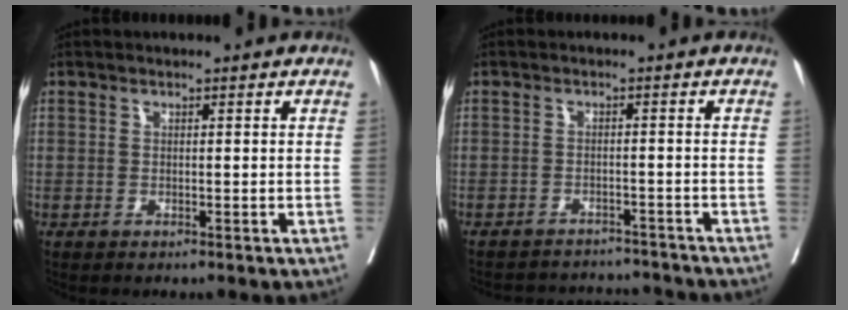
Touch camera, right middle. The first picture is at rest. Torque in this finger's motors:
{"motor_torque": [0.44, -0.66, 0.03, 0.02]}